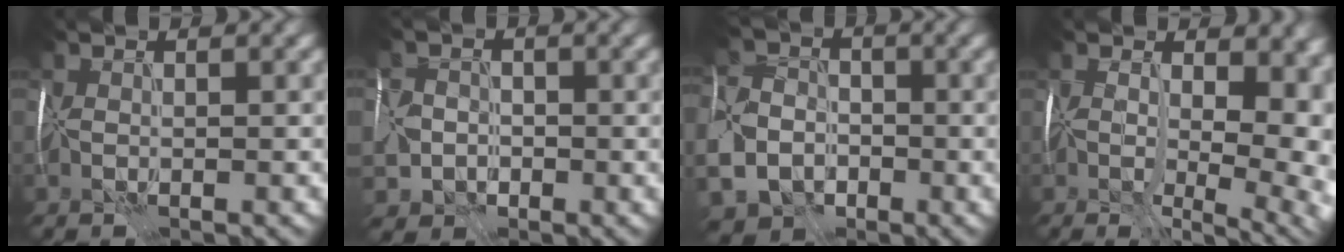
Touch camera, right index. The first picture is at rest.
{"total": 4.2, "force": [-2.2, 3.4, 1.1], "torque": [-0.015, -0.011, -0.046]}
{"total": 8.8, "force": [-4.2, 6.6, 4.0], "torque": [-0.089, -0.027, -0.083]}
{"total": 11.3, "force": [0.7, 5.8, 9.7], "torque": [-0.094, 0.000, 0.024]}